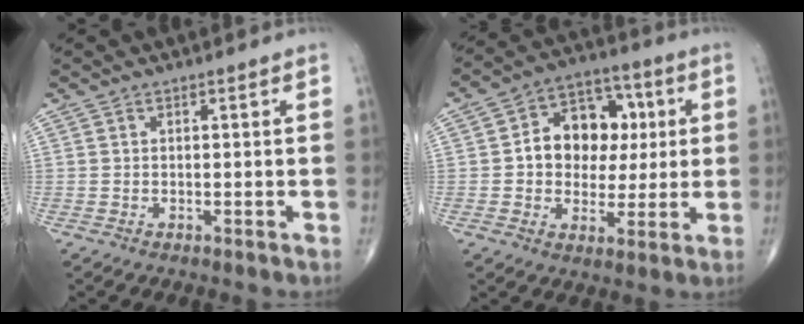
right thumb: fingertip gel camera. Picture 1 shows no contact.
{"total": 13.9, "force": [1.6, 10.5, 8.9], "torque": [-0.083, 0.021, 0.023]}